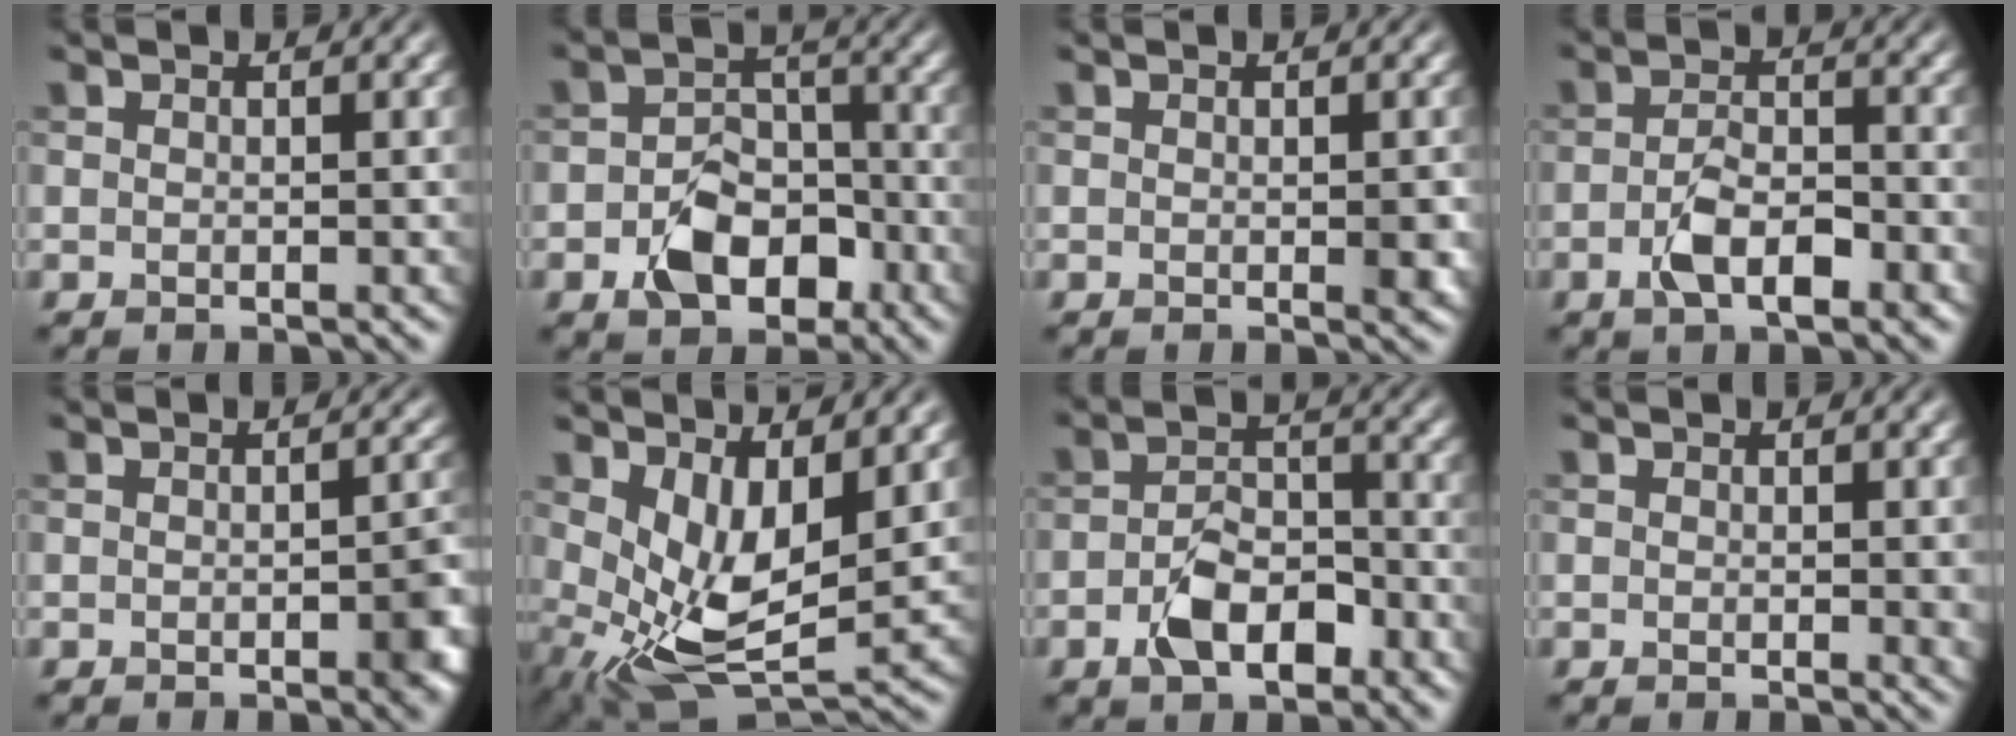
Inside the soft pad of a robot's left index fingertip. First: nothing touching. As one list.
[{"total": 5.7, "force": [-2.7, 3.6, 3.4], "torque": [-0.049, -0.003, -0.046]}, {"total": 1.1, "force": [-0.3, 0.4, 1.0], "torque": [-0.011, -0.003, -0.002]}, {"total": 4.1, "force": [-2.0, 1.7, 3.2], "torque": [-0.063, 0.001, -0.039]}, {"total": 2.7, "force": [-1.0, 1.0, 2.3], "torque": [-0.027, -0.001, -0.011]}, {"total": 7.1, "force": [1.1, 3.6, 6.0], "torque": [-0.123, -0.019, 0.028]}, {"total": 4.9, "force": [-2.5, 2.6, 3.3], "torque": [-0.058, 0.003, -0.046]}, {"total": 1.1, "force": [0.2, 0.4, 1.0], "torque": [-0.009, -0.002, 0.005]}]